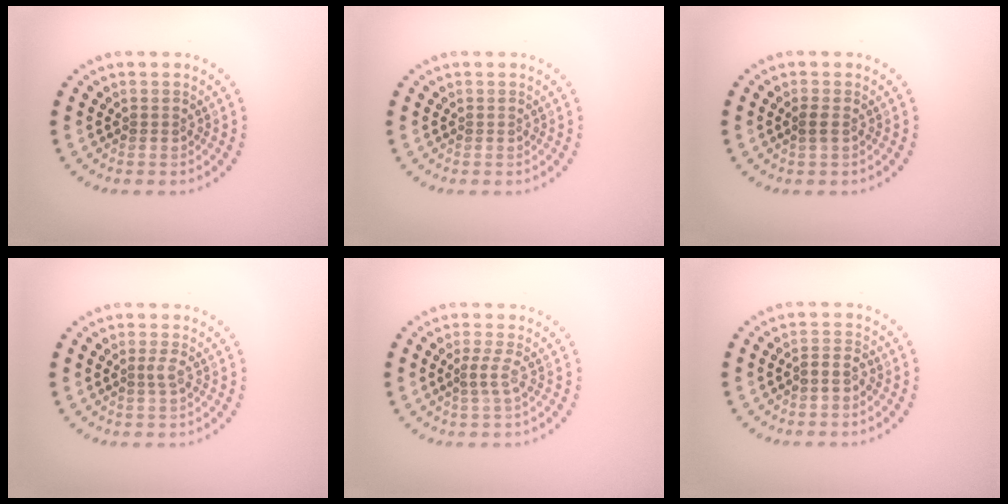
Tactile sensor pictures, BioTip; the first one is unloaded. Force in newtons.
{"total": 0.0}
{"total": 0.8, "press": 0.7, "slide": 0.4}
{"total": 0.9, "press": 0.7, "slide": 0.5}
{"total": 1.4, "press": 1.0, "slide": 1.1}
{"total": 1.7, "press": 1.3, "slide": 1.1}